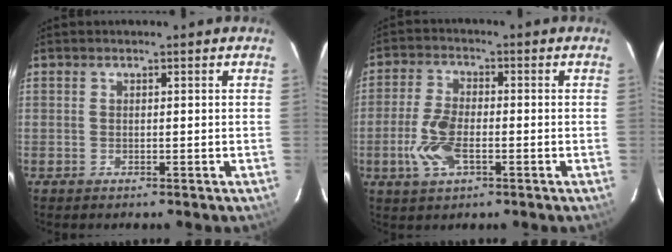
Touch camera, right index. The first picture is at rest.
{"total": 7.9, "force": [-2.4, 3.7, 6.5], "torque": [-0.148, 0.000, -0.048]}